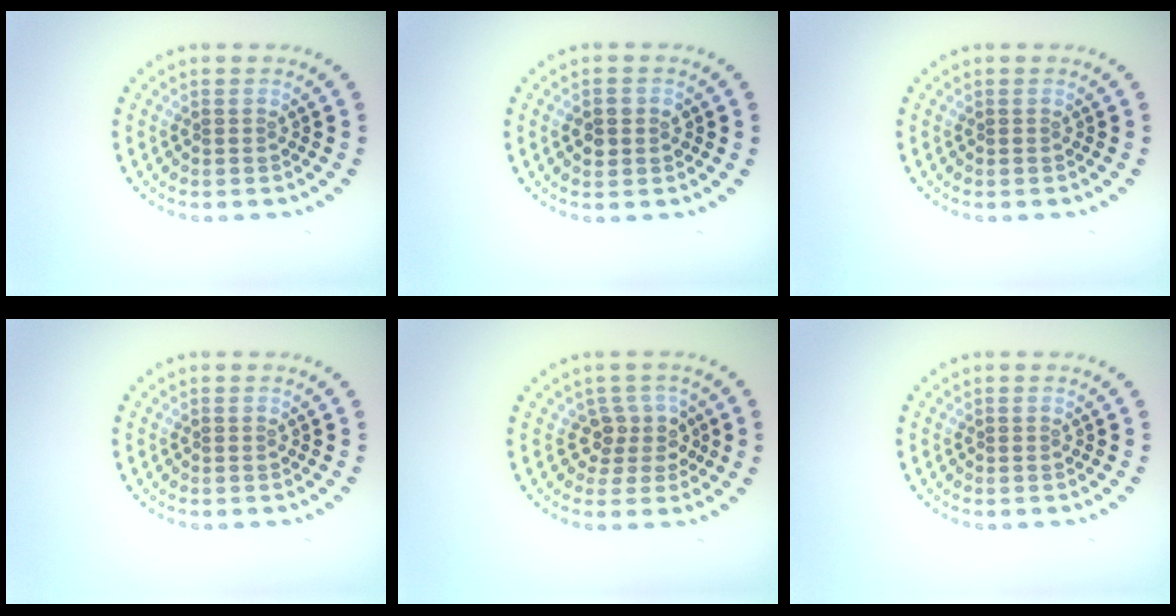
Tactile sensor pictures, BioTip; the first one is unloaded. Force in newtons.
{"total": 1.8, "press": 1.8, "slide": 0.2}
{"total": 0.0}
{"total": 0.0}
{"total": 2.6, "press": 1.9, "slide": 1.7}
{"total": 0.0}